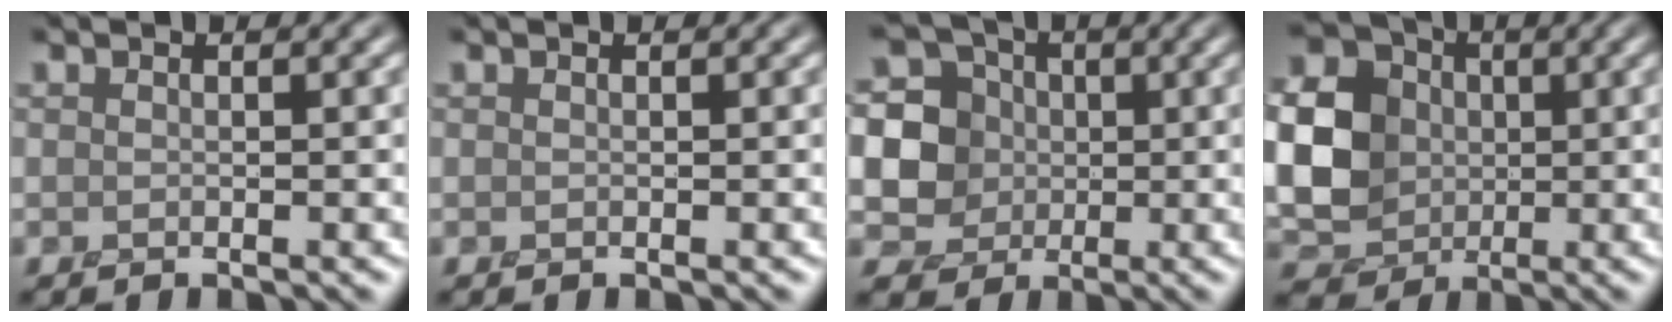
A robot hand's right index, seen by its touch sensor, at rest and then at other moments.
{"total": 0.0}
{"total": 7.8, "force": [1.0, 7.1, 2.9], "torque": [-0.071, 0.039, -0.006]}
{"total": 11.7, "force": [0.0, 10.2, 5.8], "torque": [-0.159, -0.012, -0.010]}